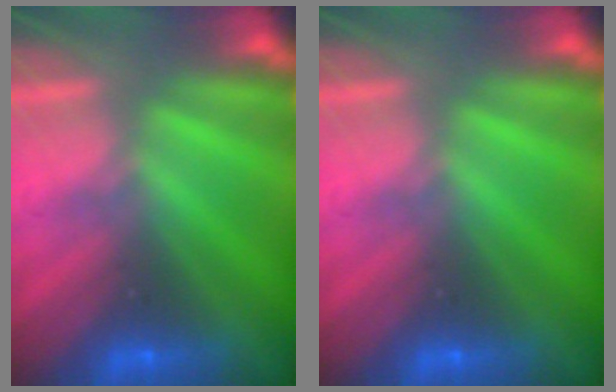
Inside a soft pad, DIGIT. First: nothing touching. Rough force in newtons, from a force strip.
{"total": 0.0}